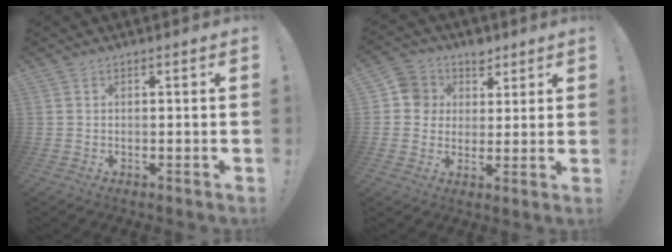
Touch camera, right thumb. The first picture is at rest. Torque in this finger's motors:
{"motor_torque": [0.00, 0.01, -0.08, 0.11, 0.01]}